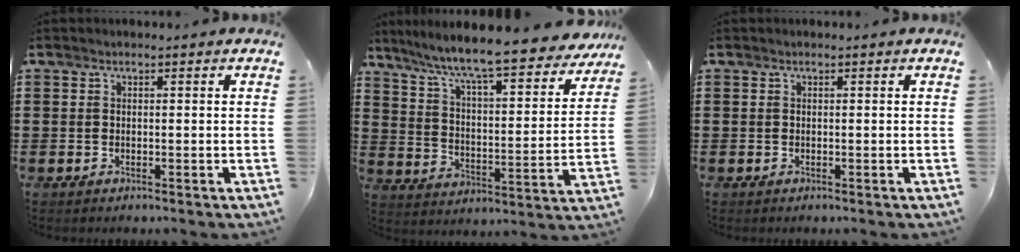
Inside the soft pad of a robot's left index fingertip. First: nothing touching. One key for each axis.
{"total": 9.0, "fx": 7.9, "fy": -0.1, "fz": 4.4, "tx": -0.116, "ty": -0.058, "tz": 0.127}
{"total": 0.0}